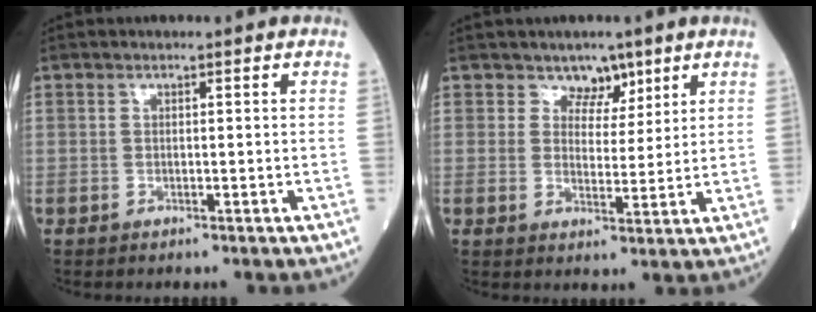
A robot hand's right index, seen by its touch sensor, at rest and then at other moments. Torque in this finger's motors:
{"motor_torque": [0.09, 0.06, 0.00, 0.02]}